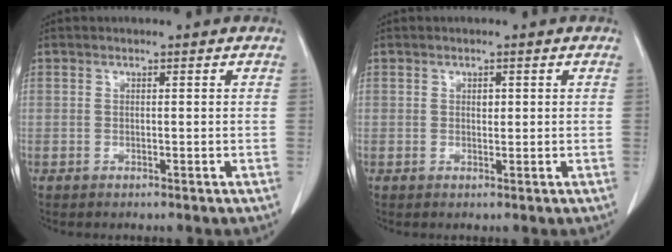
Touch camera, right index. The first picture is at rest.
{"total": 0.9, "force": [0.2, 0.6, 0.6], "torque": [-0.008, 0.000, 0.004]}